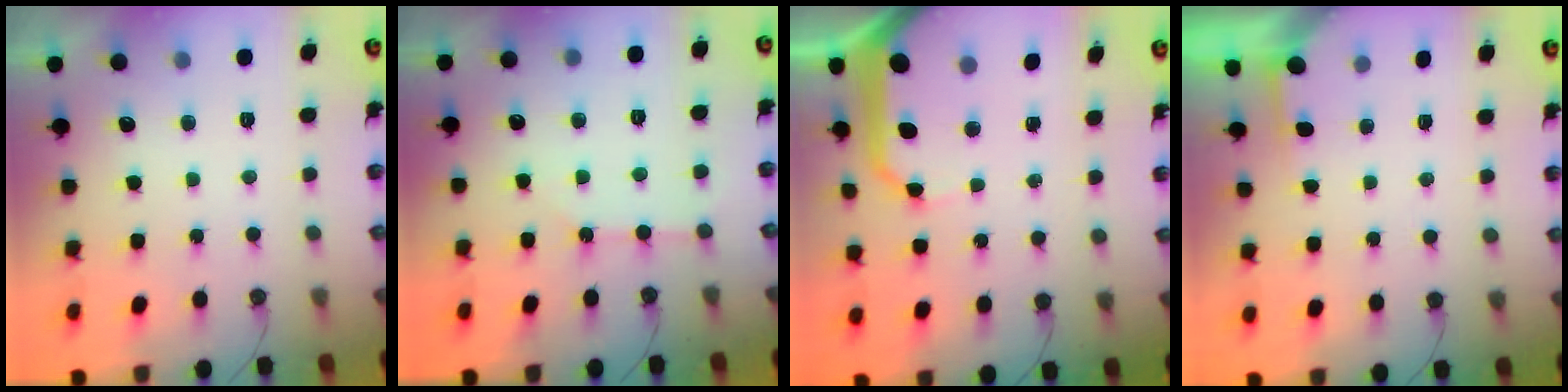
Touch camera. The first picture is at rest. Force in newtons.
{"total": 2.7, "press": 2.7, "slide": 0.2}
{"total": 12.3, "press": 12.3, "slide": 1.1}
{"total": 1.6, "press": 1.6, "slide": 0.3}